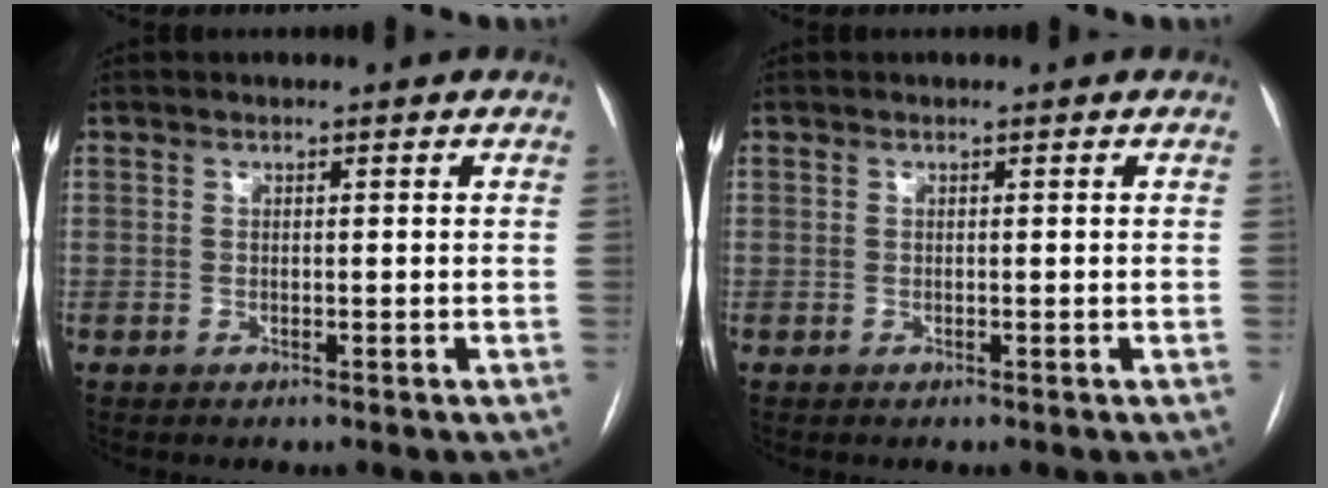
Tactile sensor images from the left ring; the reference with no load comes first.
{"total": 0.0}